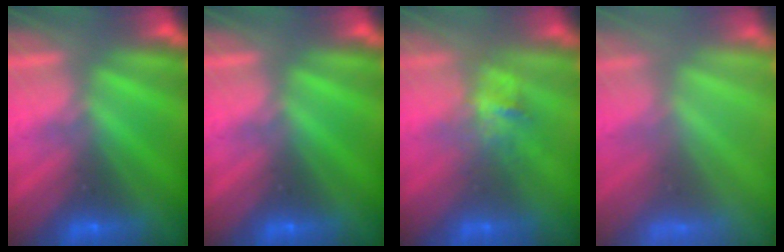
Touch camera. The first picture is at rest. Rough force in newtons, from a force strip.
{"total": 0.0}
{"total": 2.8}
{"total": 5.5}